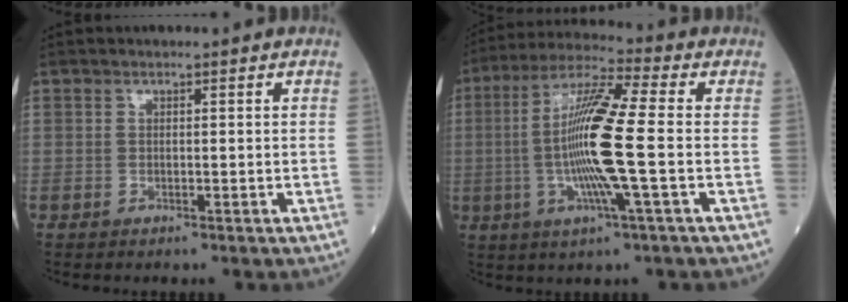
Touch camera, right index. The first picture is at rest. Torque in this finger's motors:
{"motor_torque": [0.72, -0.33, 1.06, 0.21]}